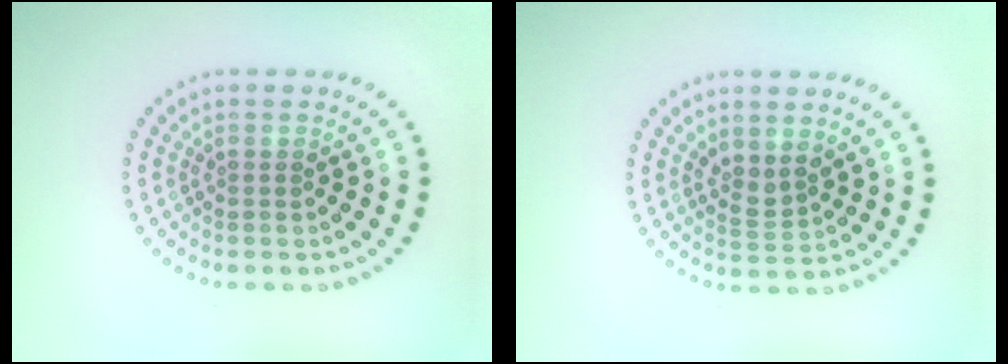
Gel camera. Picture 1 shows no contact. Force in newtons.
{"total": 1.8, "press": 1.4, "slide": 1.2}